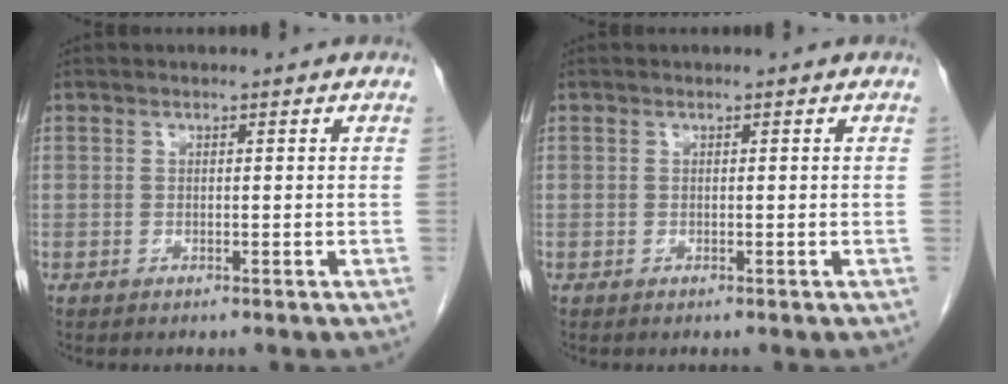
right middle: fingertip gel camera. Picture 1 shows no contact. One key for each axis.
{"total": 0.0}